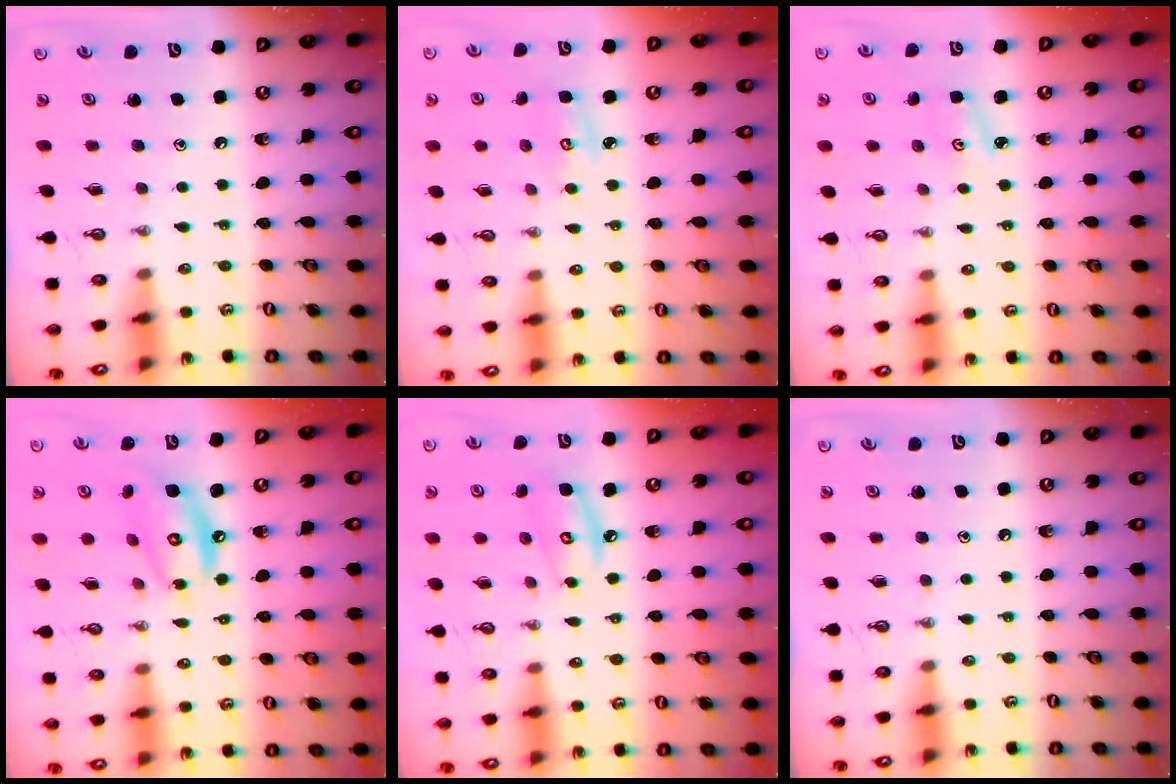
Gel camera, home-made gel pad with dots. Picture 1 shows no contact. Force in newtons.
{"total": 4.9, "press": 4.9, "slide": 0.4}
{"total": 2.7, "press": 2.6, "slide": 0.4}
{"total": 11.5, "press": 11.5, "slide": 0.8}
{"total": 7.9, "press": 7.9, "slide": 0.6}
{"total": 0.0}